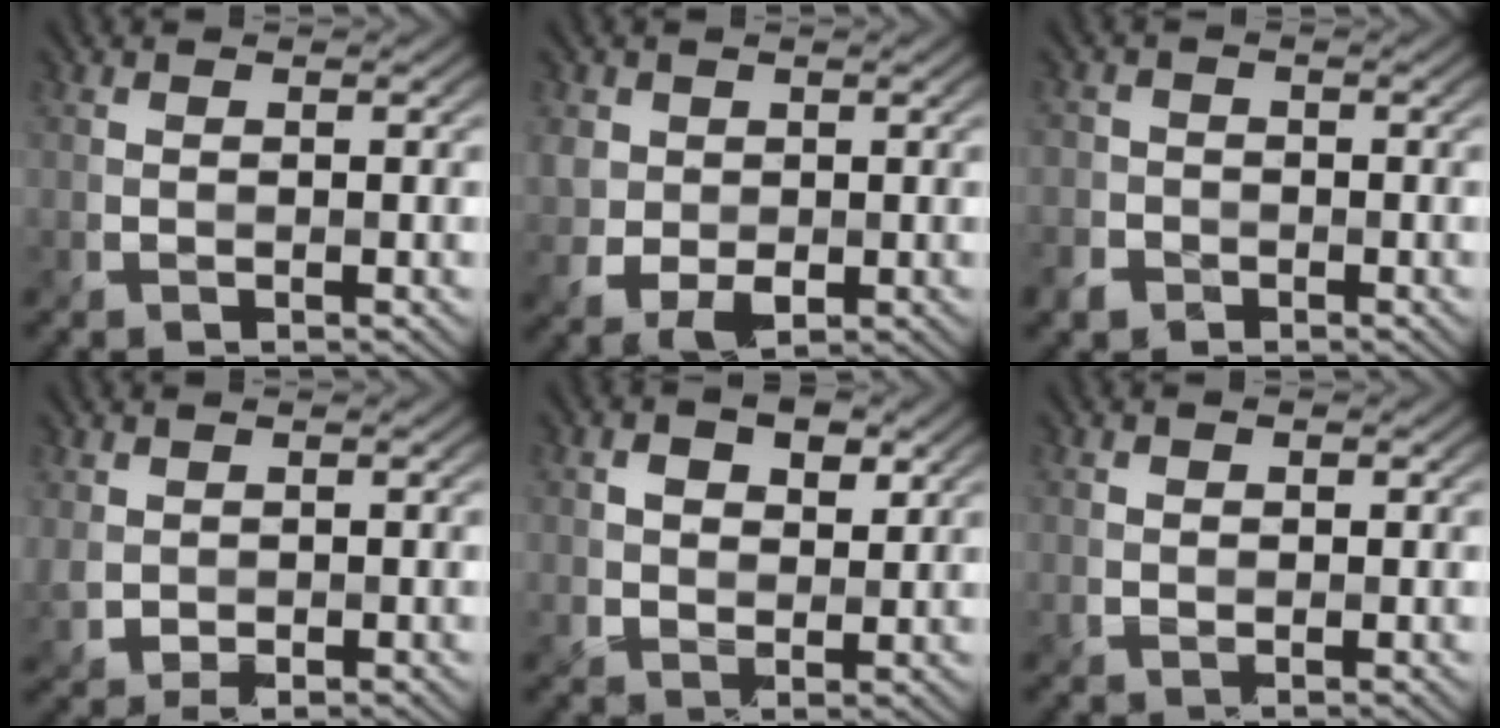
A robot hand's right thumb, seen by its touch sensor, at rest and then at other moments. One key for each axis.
{"total": 4.0, "fx": 0.5, "fy": 3.4, "fz": 2.0, "tx": -0.059, "ty": -0.011, "tz": 0.006}
{"total": 3.5, "fx": -2.0, "fy": 2.9, "fz": -0.1, "tx": 0.014, "ty": -0.002, "tz": -0.059}
{"total": 2.3, "fx": 0.4, "fy": 1.8, "fz": 1.4, "tx": -0.043, "ty": -0.008, "tz": 0.009}
{"total": 4.1, "fx": 1.9, "fy": 2.6, "fz": 2.6, "tx": -0.045, "ty": -0.001, "tz": 0.028}
{"total": 0.8, "fx": 0.4, "fy": 0.6, "fz": 0.3, "tx": -0.007, "ty": -0.001, "tz": 0.006}